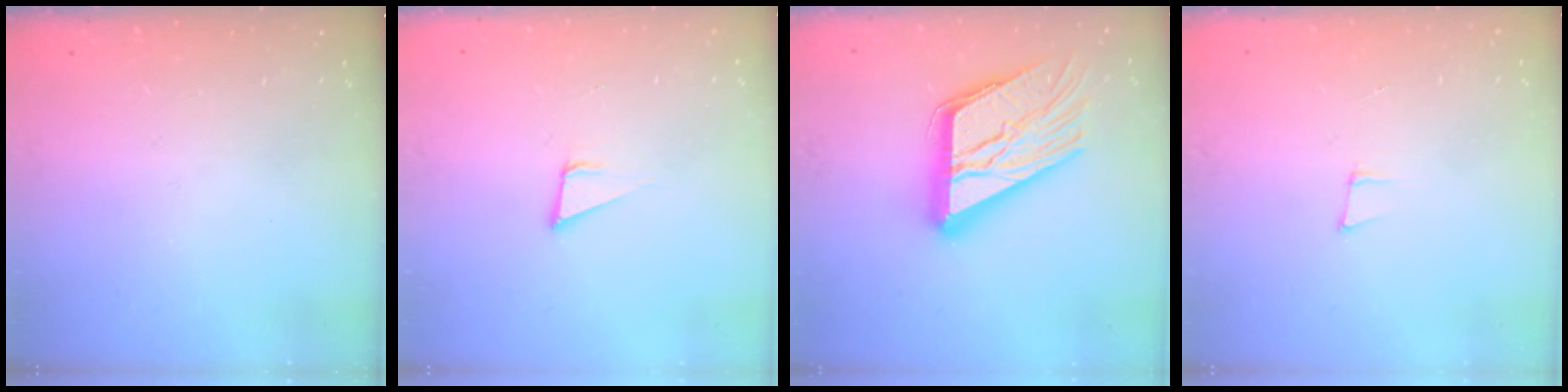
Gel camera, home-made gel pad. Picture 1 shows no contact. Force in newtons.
{"total": 3.7, "press": 3.1, "slide": 2.1}
{"total": 22.9, "press": 22.8, "slide": 2.3}
{"total": 5.0, "press": 4.1, "slide": 2.9}